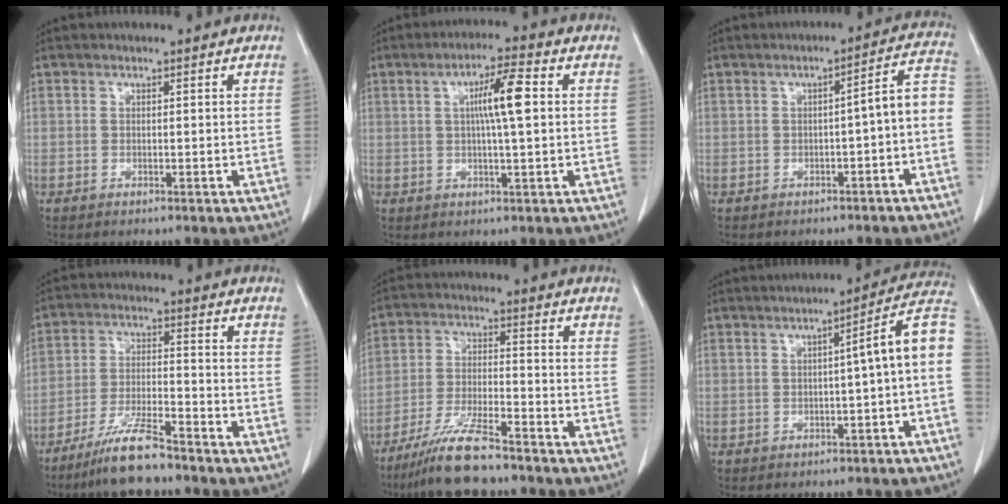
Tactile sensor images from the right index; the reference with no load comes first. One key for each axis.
{"total": 6.9, "fx": 1.1, "fy": 0.2, "fz": 6.8, "tx": -0.117, "ty": 0.006, "tz": 0.016}
{"total": 6.5, "fx": -2.5, "fy": 0.9, "fz": 6.0, "tx": -0.066, "ty": 0.030, "tz": -0.033}
{"total": 8.6, "fx": -7.1, "fy": 0.8, "fz": 4.8, "tx": -0.096, "ty": -0.022, "tz": -0.133}
{"total": 9.7, "fx": -8.0, "fy": 1.0, "fz": 5.4, "tx": -0.104, "ty": -0.025, "tz": -0.149}
{"total": 8.2, "fx": -0.7, "fy": -0.1, "fz": 8.2, "tx": -0.098, "ty": 0.024, "tz": -0.017}